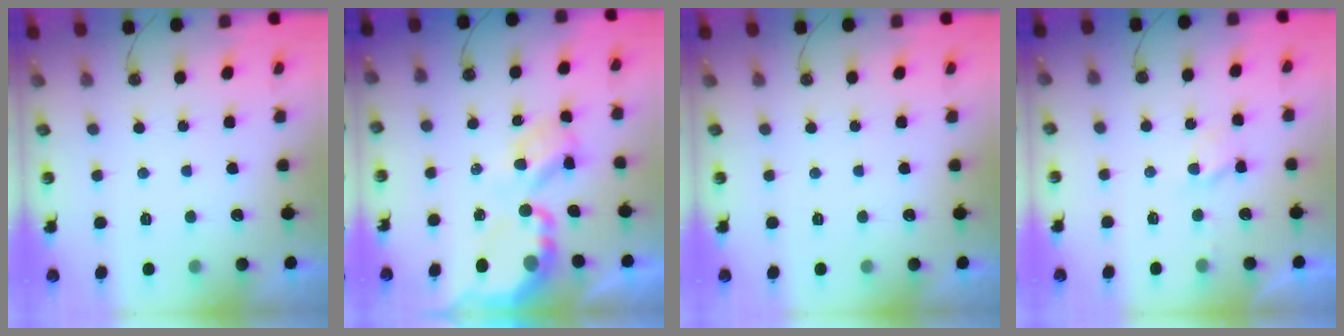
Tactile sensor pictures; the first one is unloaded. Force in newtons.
{"total": 6.9, "press": 6.8, "slide": 0.5}
{"total": 0.0}
{"total": 3.4, "press": 3.4, "slide": 0.6}